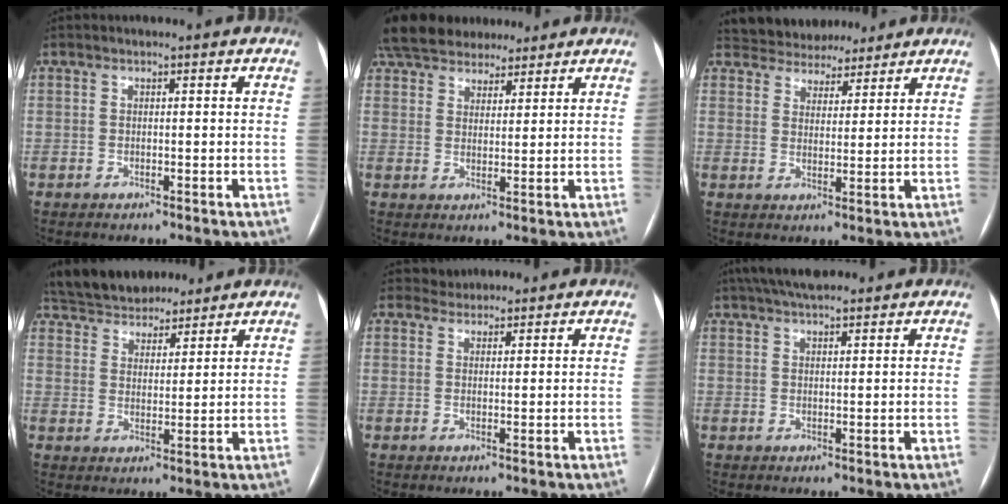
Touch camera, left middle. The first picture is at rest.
{"total": 16.5, "force": [13.7, 7.0, 6.0], "torque": [-0.131, 0.047, 0.221]}
{"total": 8.5, "force": [7.7, 3.6, 1.0], "torque": [-0.008, 0.016, 0.112]}
{"total": 13.7, "force": [11.9, 5.5, 4.1], "torque": [-0.083, 0.031, 0.195]}
{"total": 2.2, "force": [1.9, 0.8, -0.6], "torque": [0.010, 0.012, 0.029]}
{"total": 8.0, "force": [6.5, 2.2, 4.2], "torque": [-0.068, 0.034, 0.111]}